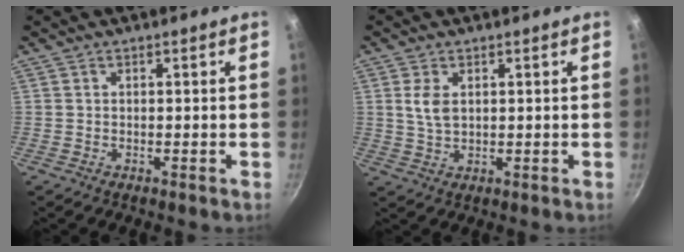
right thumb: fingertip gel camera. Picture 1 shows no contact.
{"total": 4.2, "force": [1.1, 2.5, 3.2], "torque": [-0.061, -0.005, 0.024]}